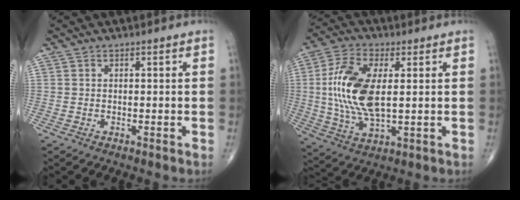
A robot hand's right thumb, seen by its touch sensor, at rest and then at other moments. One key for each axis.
{"total": 14.6, "fx": 1.4, "fy": 6.7, "fz": 12.9, "tx": -0.271, "ty": -0.006, "tz": 0.028}